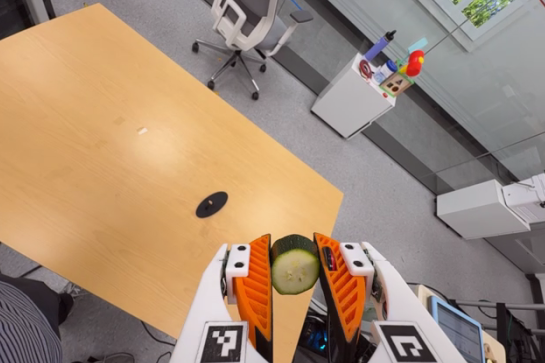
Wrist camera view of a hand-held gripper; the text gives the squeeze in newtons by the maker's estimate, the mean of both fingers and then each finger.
{"total": 8.5, "left": 7.7, "right": 9.2}